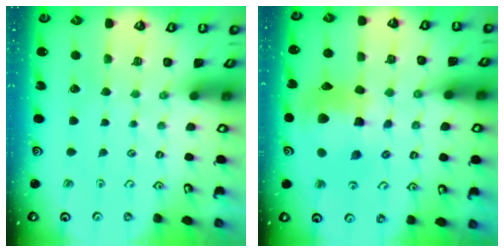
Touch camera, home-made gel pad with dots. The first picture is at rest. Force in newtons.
{"total": 15.2, "press": 15.0, "slide": 2.4}